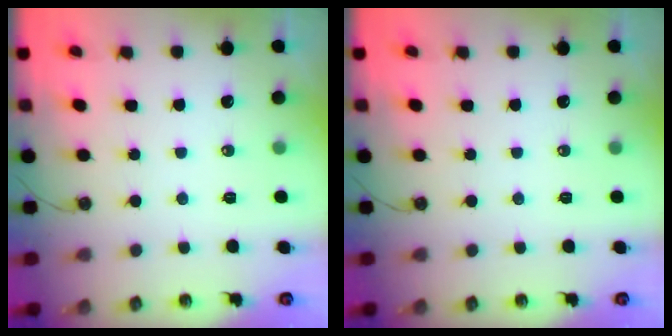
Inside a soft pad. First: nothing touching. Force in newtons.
{"total": 0.0}